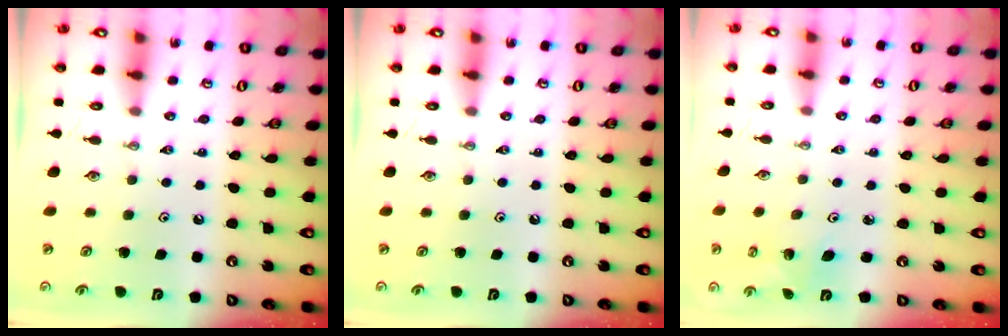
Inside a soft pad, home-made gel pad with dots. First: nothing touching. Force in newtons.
{"total": 0.0}
{"total": 2.7, "press": 2.7, "slide": 0.3}